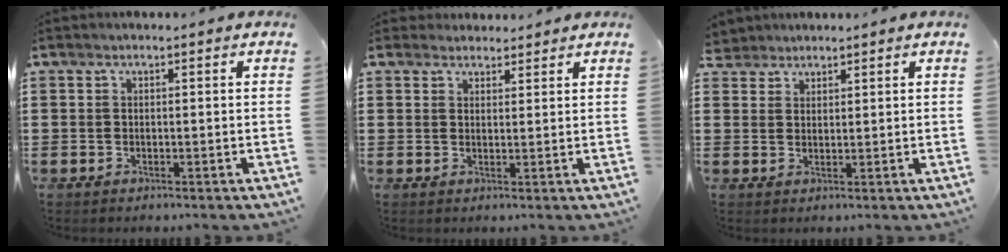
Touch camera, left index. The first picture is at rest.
{"total": 2.4, "force": [2.2, 0.9, 0.0], "torque": [-0.006, 0.002, 0.043]}
{"total": 2.4, "force": [2.1, 1.0, -0.3], "torque": [-0.005, 0.005, 0.042]}